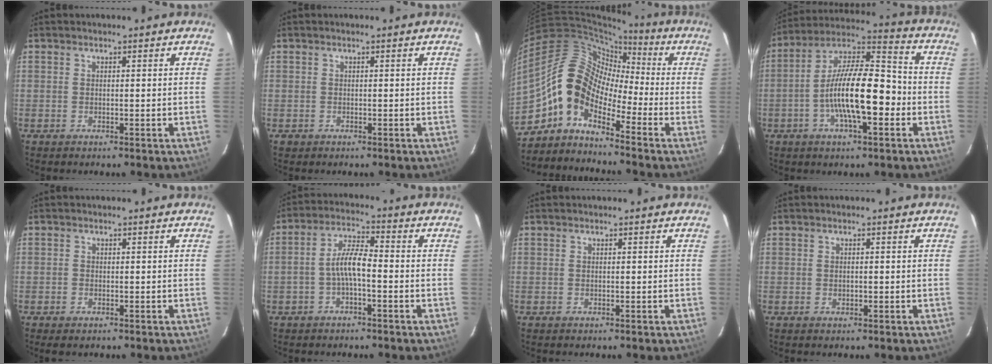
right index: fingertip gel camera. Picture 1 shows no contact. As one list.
[{"total": 1.1, "force": [-0.4, 1.1, 0.1], "torque": [-0.001, 0.003, -0.004]}, {"total": 10.0, "force": [-4.7, 5.9, 6.6], "torque": [-0.099, 0.027, -0.112]}, {"total": 16.3, "force": [-4.1, 5.2, 14.9], "torque": [-0.268, 0.008, -0.079]}, {"total": 1.3, "force": [-0.9, 0.7, 0.6], "torque": [-0.011, -0.003, -0.017]}, {"total": 5.6, "force": [-1.9, 1.6, 5.0], "torque": [-0.105, 0.016, -0.035]}, {"total": 0.0}, {"total": 0.8, "force": [-0.1, 0.6, 0.6], "torque": [-0.009, 0.001, -0.001]}]